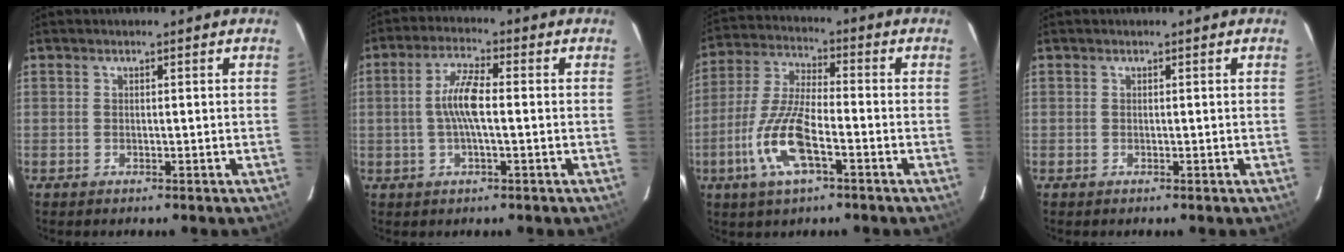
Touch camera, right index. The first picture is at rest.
{"total": 6.5, "force": [-0.3, 1.3, 6.4], "torque": [-0.125, 0.008, -0.006]}
{"total": 12.5, "force": [-5.0, 3.8, 10.8], "torque": [-0.235, -0.006, -0.100]}
{"total": 0.0}